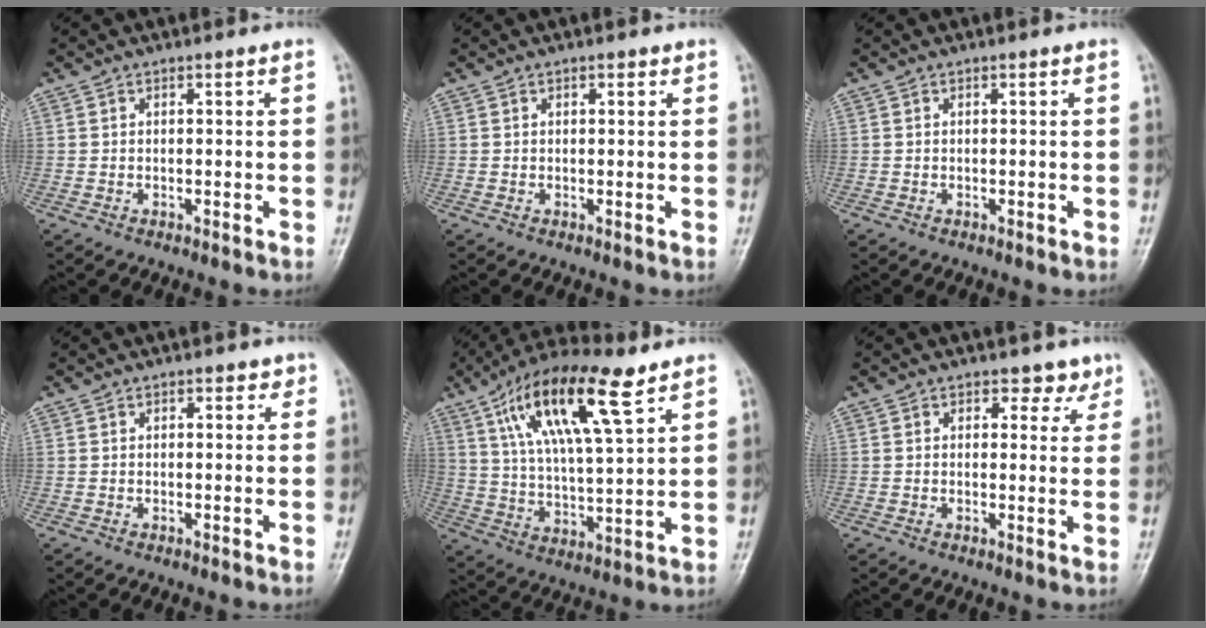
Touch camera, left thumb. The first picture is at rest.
{"total": 1.0, "force": [0.6, 0.6, 0.6], "torque": [-0.002, -0.001, 0.005]}
{"total": 0.0}
{"total": 1.6, "force": [0.9, 1.1, 0.8], "torque": [0.005, -0.001, 0.006]}
{"total": 18.3, "force": [9.6, 5.3, 14.7], "torque": [-0.250, -0.019, 0.173]}
{"total": 3.3, "force": [2.4, 2.2, 0.7], "torque": [0.019, -0.013, 0.025]}